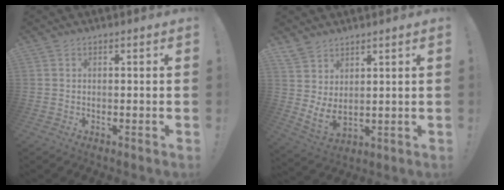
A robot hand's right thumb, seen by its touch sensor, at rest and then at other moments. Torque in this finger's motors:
{"motor_torque": [0.15, 0.11, 0.78, 0.22, 0.07]}